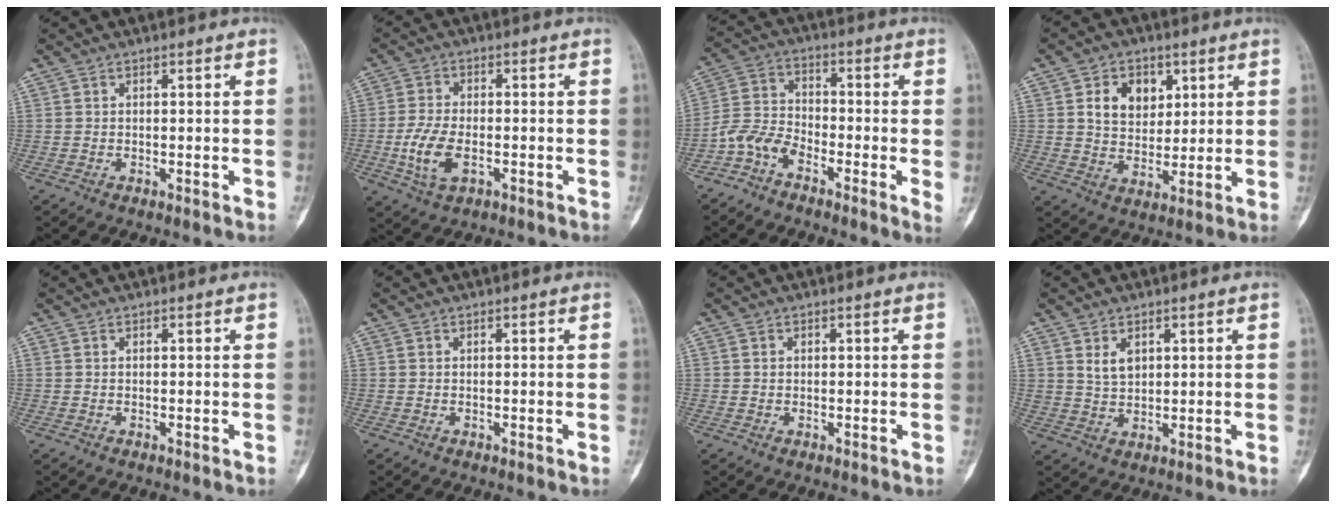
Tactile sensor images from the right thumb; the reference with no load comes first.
{"total": 7.8, "force": [-2.2, 4.2, 6.2], "torque": [-0.132, 0.005, -0.039]}
{"total": 7.9, "force": [-3.9, 3.7, 5.8], "torque": [-0.097, 0.025, -0.091]}
{"total": 8.9, "force": [3.2, 6.6, 5.0], "torque": [-0.044, -0.013, 0.058]}
{"total": 0.0}
{"total": 0.0}
{"total": 0.8, "force": [0.2, 0.7, 0.4], "torque": [-0.006, 0.002, 0.003]}
{"total": 4.0, "force": [1.7, 2.6, 2.4], "torque": [-0.033, -0.012, 0.040]}